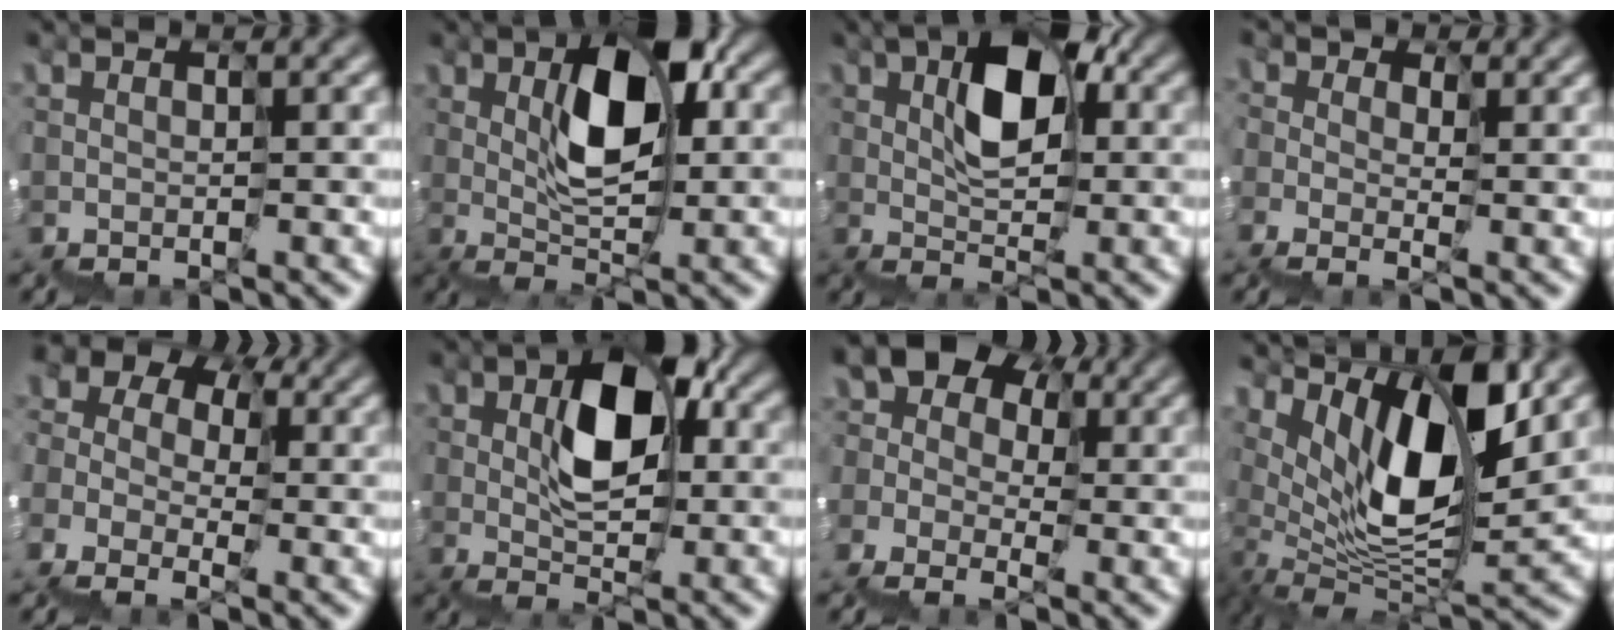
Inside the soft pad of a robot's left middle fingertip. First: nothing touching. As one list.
[{"total": 6.0, "force": [2.1, 2.6, 5.0], "torque": [-0.092, 0.023, 0.033]}, {"total": 5.6, "force": [2.3, 2.6, 4.4], "torque": [-0.077, 0.032, 0.032]}, {"total": 2.0, "force": [0.9, 1.7, 0.1], "torque": [-0.003, 0.011, 0.006]}, {"total": 7.5, "force": [0.7, 6.5, 3.8], "torque": [-0.054, 0.030, -0.020]}, {"total": 5.9, "force": [1.9, 3.0, 4.7], "torque": [-0.084, 0.026, 0.029]}, {"total": 7.0, "force": [1.3, 5.9, 3.5], "torque": [-0.042, 0.032, 0.003]}, {"total": 9.1, "force": [4.9, 3.1, 7.1], "torque": [-0.139, 0.011, 0.093]}]